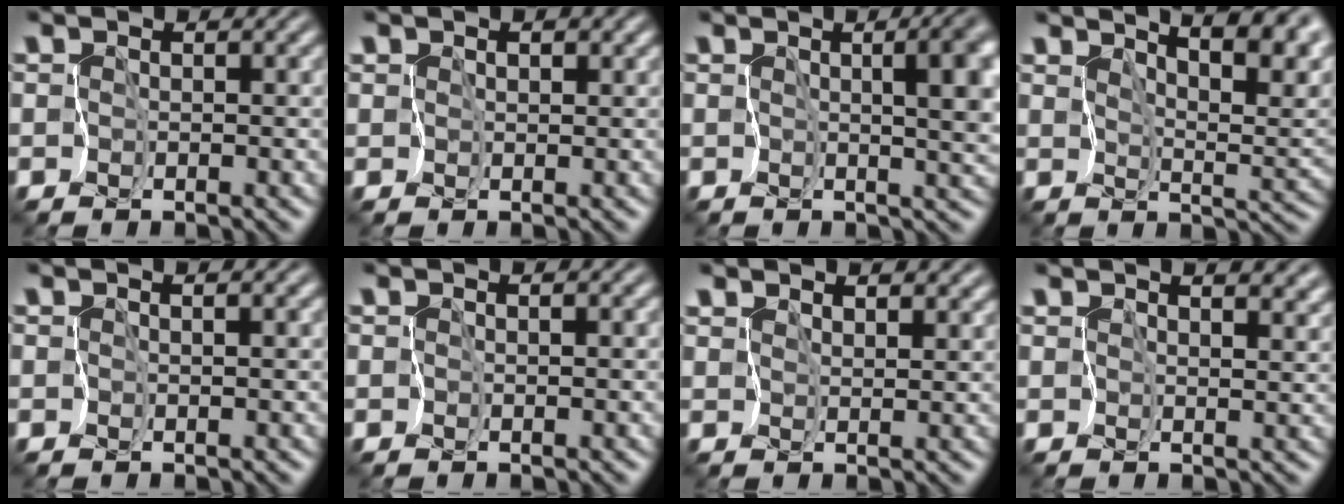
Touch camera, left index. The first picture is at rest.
{"total": 1.5, "force": [0.8, 1.0, 0.7], "torque": [-0.005, 0.012, 0.009]}
{"total": 7.3, "force": [0.8, 2.8, 6.7], "torque": [-0.066, 0.007, 0.012]}
{"total": 9.1, "force": [6.4, 2.5, 6.0], "torque": [-0.084, 0.016, 0.085]}
{"total": 0.5, "force": [0.3, 0.0, 0.4], "torque": [-0.007, 0.003, 0.009]}
{"total": 0.0}
{"total": 4.0, "force": [3.3, 1.5, 1.7], "torque": [-0.039, 0.001, 0.056]}
{"total": 7.2, "force": [4.5, 3.4, 4.5], "torque": [-0.063, 0.025, 0.060]}